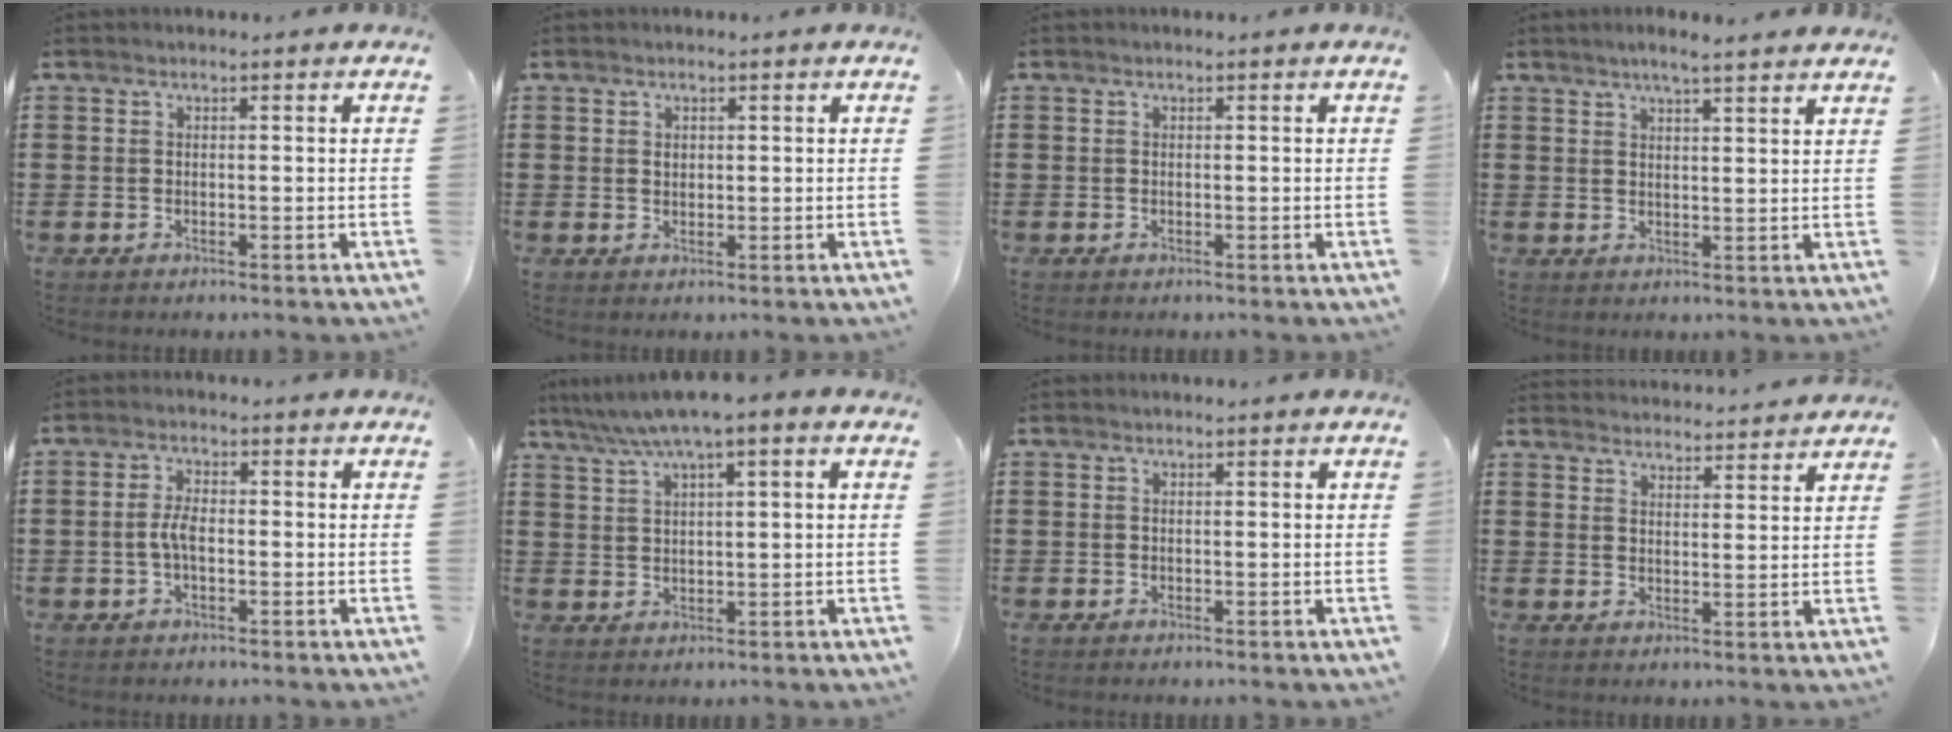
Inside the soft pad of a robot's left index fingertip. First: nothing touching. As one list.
[{"total": 0.8, "force": [0.3, 0.6, 0.2], "torque": [-0.007, 0.003, 0.007]}, {"total": 0.0}, {"total": 3.1, "force": [2.9, -0.1, 1.2], "torque": [-0.031, -0.001, 0.052]}, {"total": 3.4, "force": [-0.6, 1.4, 3.0], "torque": [-0.073, 0.000, -0.016]}, {"total": 4.8, "force": [3.0, 0.3, 3.7], "torque": [-0.077, -0.006, 0.050]}, {"total": 0.0}, {"total": 3.4, "force": [3.4, 0.0, -0.2], "torque": [-0.008, -0.019, 0.063]}]